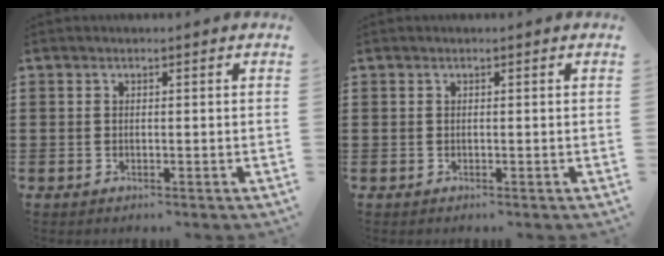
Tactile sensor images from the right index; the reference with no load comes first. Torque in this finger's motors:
{"motor_torque": [-0.96, 1.18, -1.06, -0.21]}